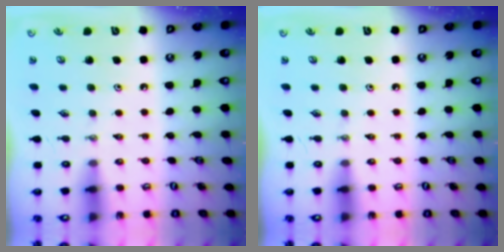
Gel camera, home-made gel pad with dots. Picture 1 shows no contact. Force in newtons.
{"total": 0.0}